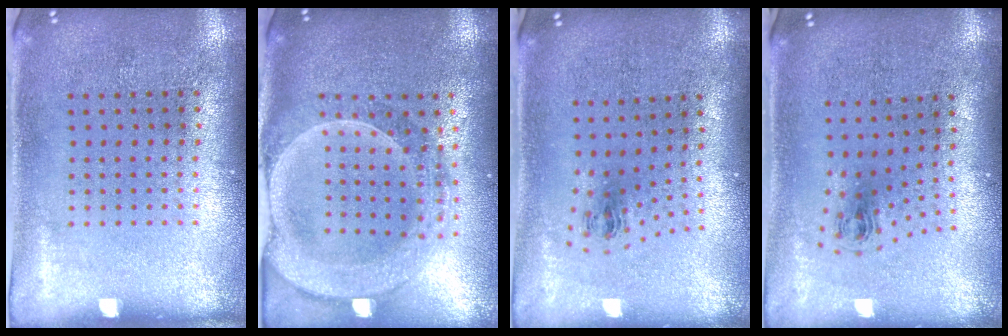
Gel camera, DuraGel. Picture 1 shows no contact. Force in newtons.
{"total": 2.6, "press": 2.3, "slide": 1.2}
{"total": 0.9, "press": 0.4, "slide": 0.9}
{"total": 0.9, "press": 0.4, "slide": 0.8}